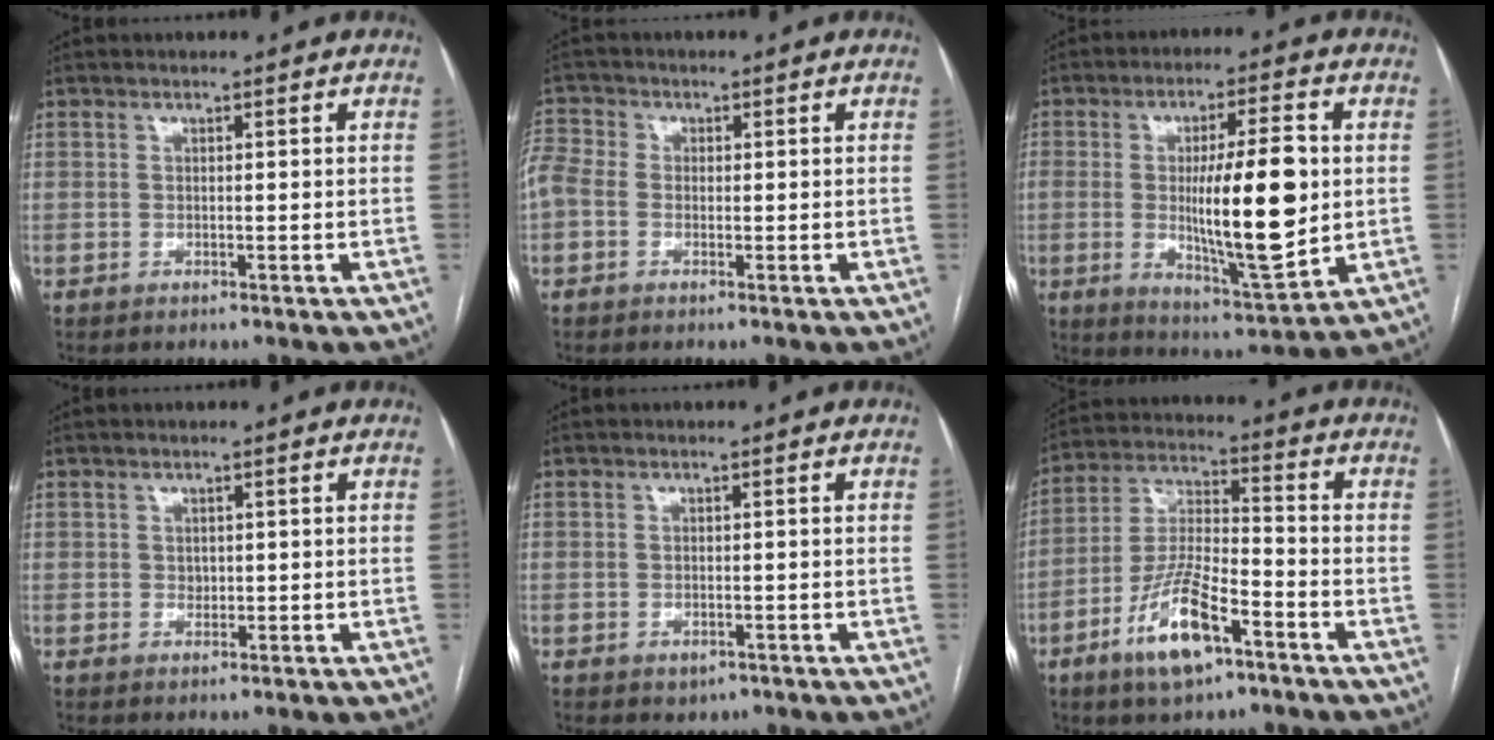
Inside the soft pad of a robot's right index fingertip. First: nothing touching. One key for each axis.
{"total": 6.8, "fx": -0.1, "fy": 5.5, "fz": 4.0, "tx": -0.121, "ty": 0.024, "tz": -0.008}
{"total": 15.8, "fx": 0.1, "fy": 3.1, "fz": 15.5, "tx": -0.262, "ty": -0.008, "tz": 0.006}
{"total": 1.0, "fx": 0.2, "fy": 0.9, "fz": 0.5, "tx": -0.008, "ty": 0.000, "tz": 0.005}
{"total": 1.5, "fx": -0.7, "fy": 1.1, "fz": 0.7, "tx": -0.012, "ty": 0.000, "tz": -0.001}
{"total": 12.2, "fx": -6.6, "fy": 3.5, "fz": 9.7, "tx": -0.205, "ty": -0.004, "tz": -0.117}